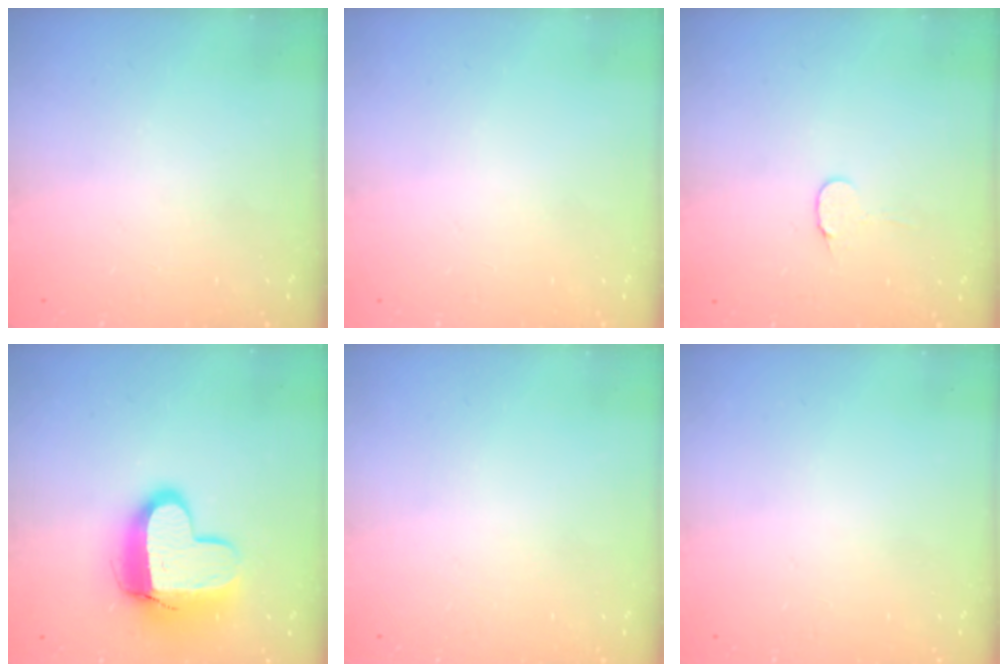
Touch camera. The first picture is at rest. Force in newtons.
{"total": 0.0}
{"total": 4.5, "press": 4.5, "slide": 0.4}
{"total": 12.7, "press": 12.7, "slide": 1.4}
{"total": 0.0}
{"total": 0.0}